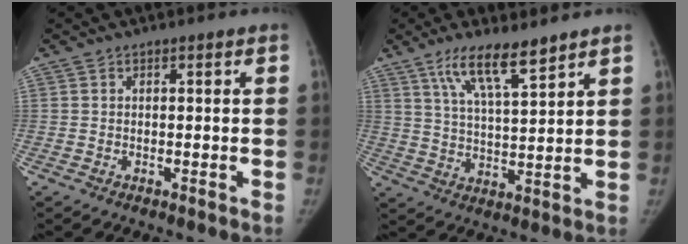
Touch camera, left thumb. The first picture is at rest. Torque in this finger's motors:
{"motor_torque": [0.44, -0.26, 0.76, -1.01, 0.09]}